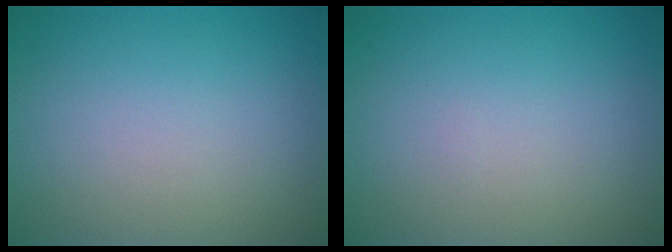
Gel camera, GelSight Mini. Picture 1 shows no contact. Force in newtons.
{"total": 0.0}